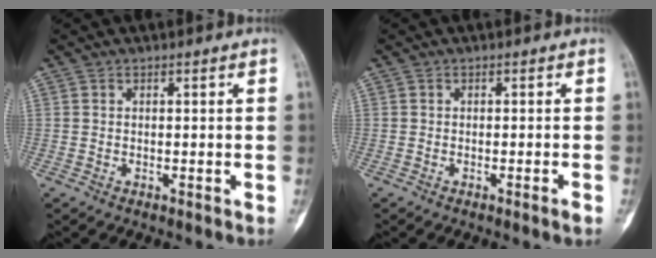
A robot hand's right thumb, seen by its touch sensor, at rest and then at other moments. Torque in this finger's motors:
{"motor_torque": [-0.79, 0.01, -0.02, 0.09, -0.07]}